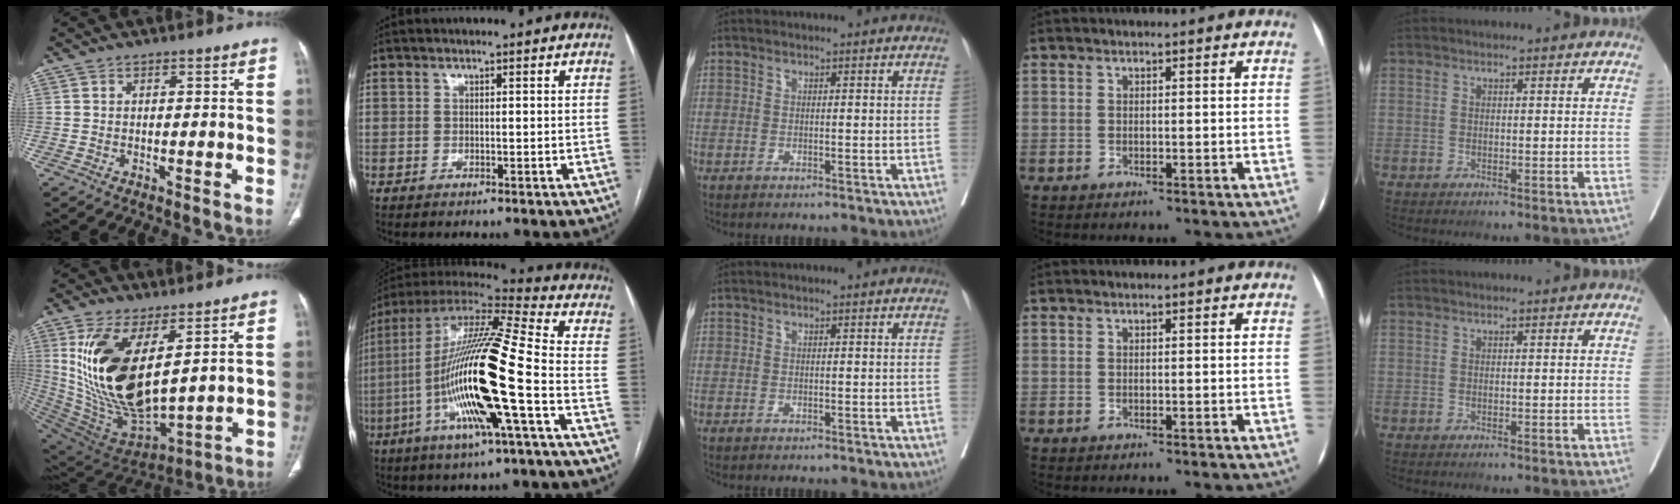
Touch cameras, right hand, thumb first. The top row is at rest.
{"thumb": {"total": 21.8, "force": [6.4, 10.1, 18.2], "torque": [-0.344, -0.038, 0.145]}, "index": {"total": 22.2, "force": [-5.2, 1.2, 21.6], "torque": [-0.428, -0.016, -0.104]}}